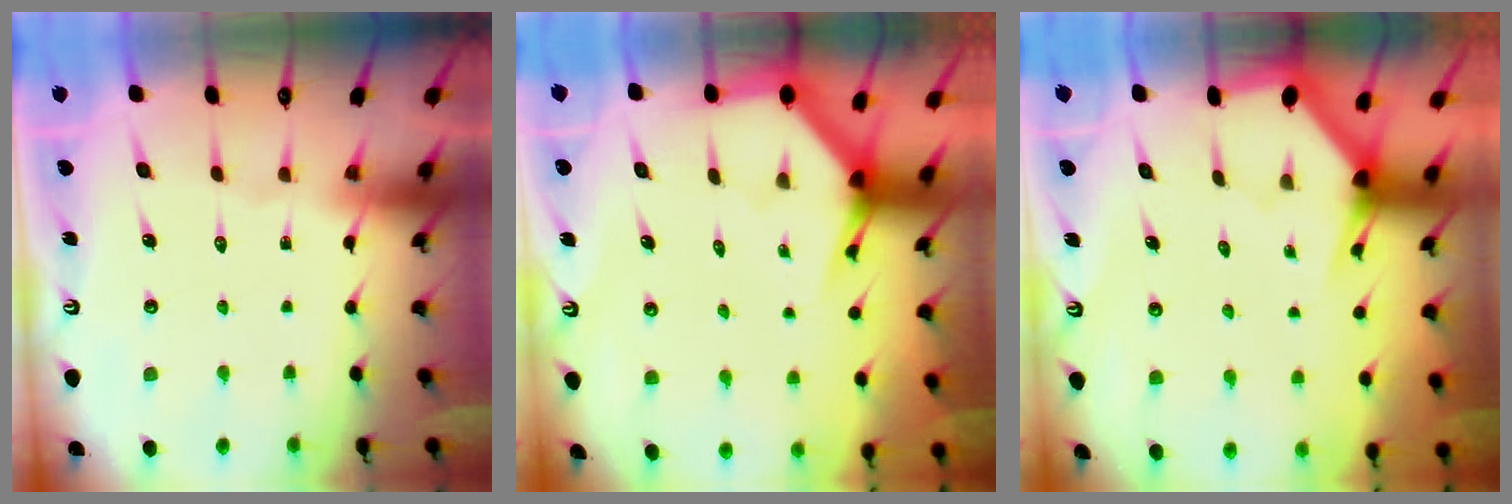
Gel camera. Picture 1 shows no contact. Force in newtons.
{"total": 3.8, "press": 3.8, "slide": 0.2}
{"total": 3.0, "press": 3.0, "slide": 0.1}